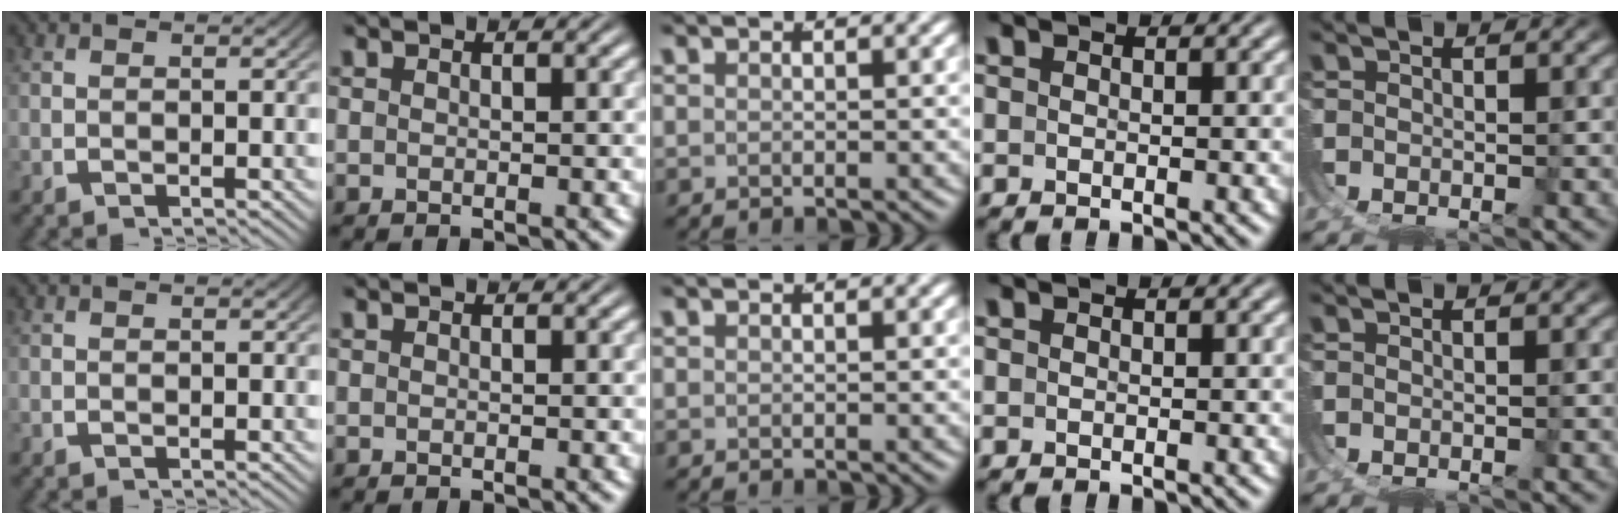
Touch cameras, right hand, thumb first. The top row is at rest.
{}